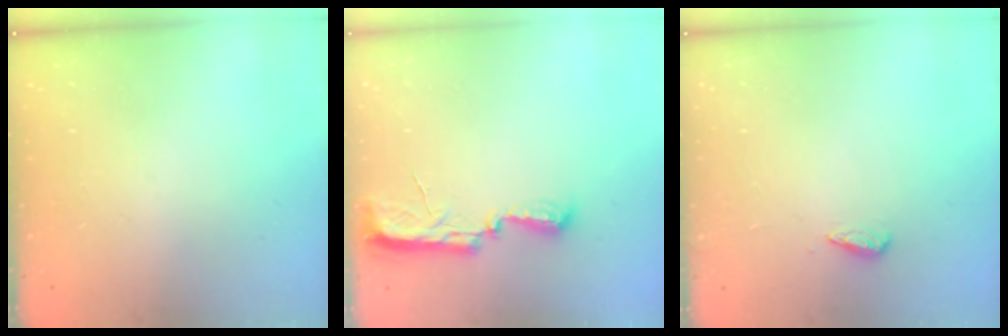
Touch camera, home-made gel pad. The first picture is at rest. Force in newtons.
{"total": 10.1, "press": 8.9, "slide": 4.8}
{"total": 2.7, "press": 2.6, "slide": 0.4}